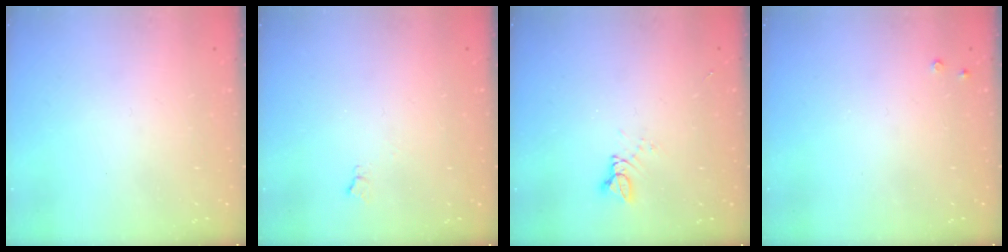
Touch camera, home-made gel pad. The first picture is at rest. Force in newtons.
{"total": 2.8, "press": 2.8, "slide": 0.6}
{"total": 4.0, "press": 4.0, "slide": 0.6}
{"total": 1.8, "press": 1.8, "slide": 0.4}